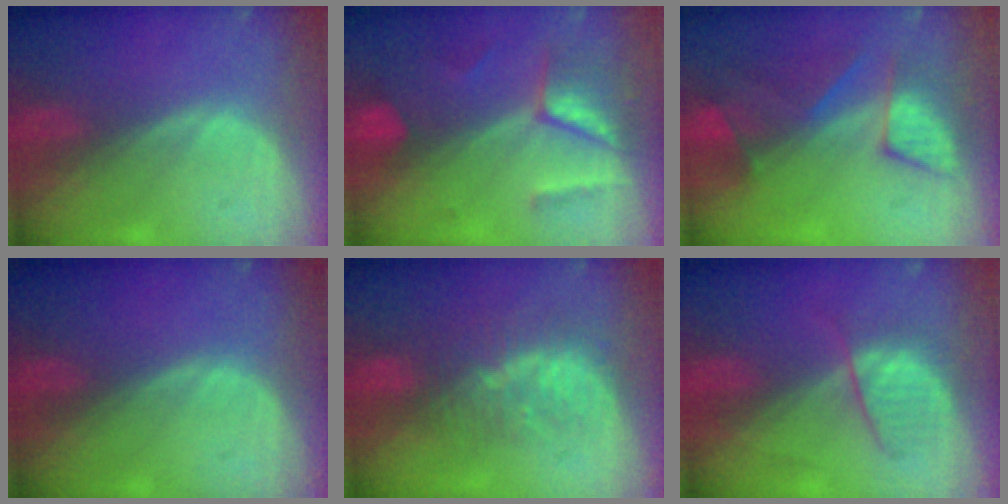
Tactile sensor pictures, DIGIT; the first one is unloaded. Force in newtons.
{"total": 7.3, "press": 6.5, "slide": 3.4}
{"total": 7.7, "press": 7.6, "slide": 1.4}
{"total": 0.0}
{"total": 7.9, "press": 7.5, "slide": 2.5}
{"total": 4.4, "press": 4.4, "slide": 0.6}